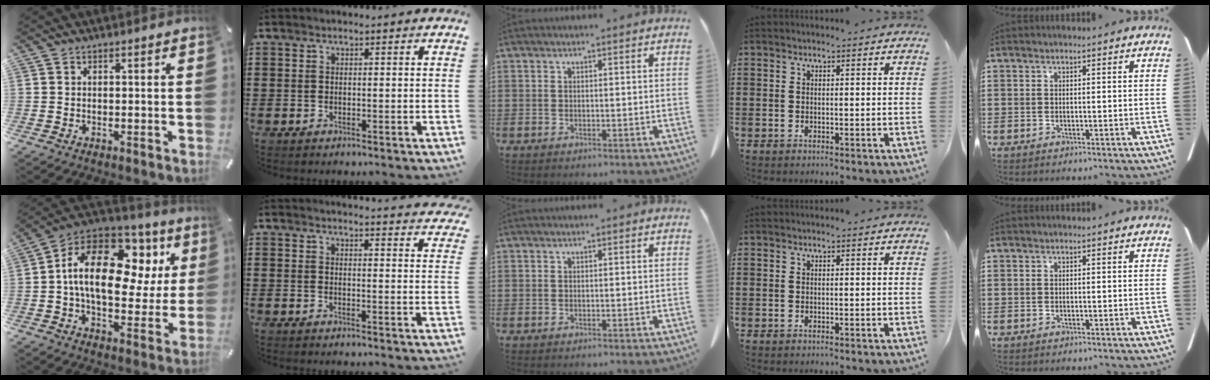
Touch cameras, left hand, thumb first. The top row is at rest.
{"thumb": {"total": 21.1, "force": [5.8, 12.1, 16.2], "torque": [-0.291, -0.023, 0.095]}, "index": {"total": 3.1, "force": [3.1, -0.4, 0.3], "torque": [-0.009, -0.021, 0.054]}}